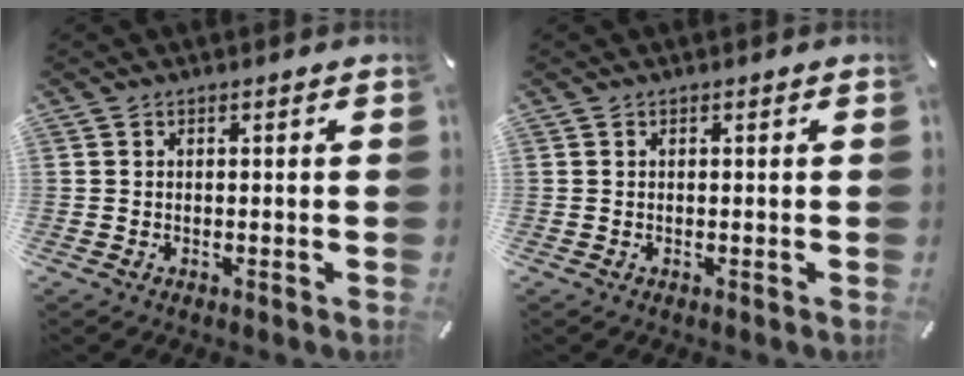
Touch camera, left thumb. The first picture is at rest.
{"total": 0.0}